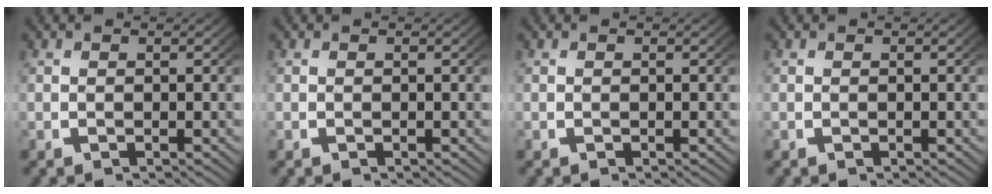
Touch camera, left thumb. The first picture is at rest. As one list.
[{"total": 0.0}, {"total": 0.0}, {"total": 0.0}]